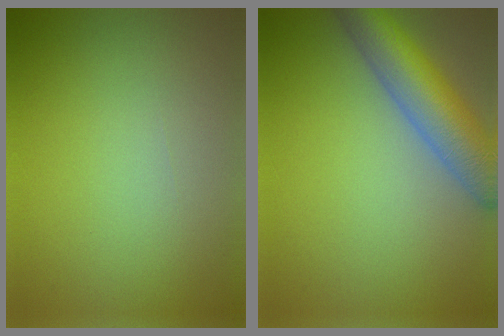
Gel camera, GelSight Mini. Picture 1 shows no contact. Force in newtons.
{"total": 7.3, "press": 7.3, "slide": 0.5}